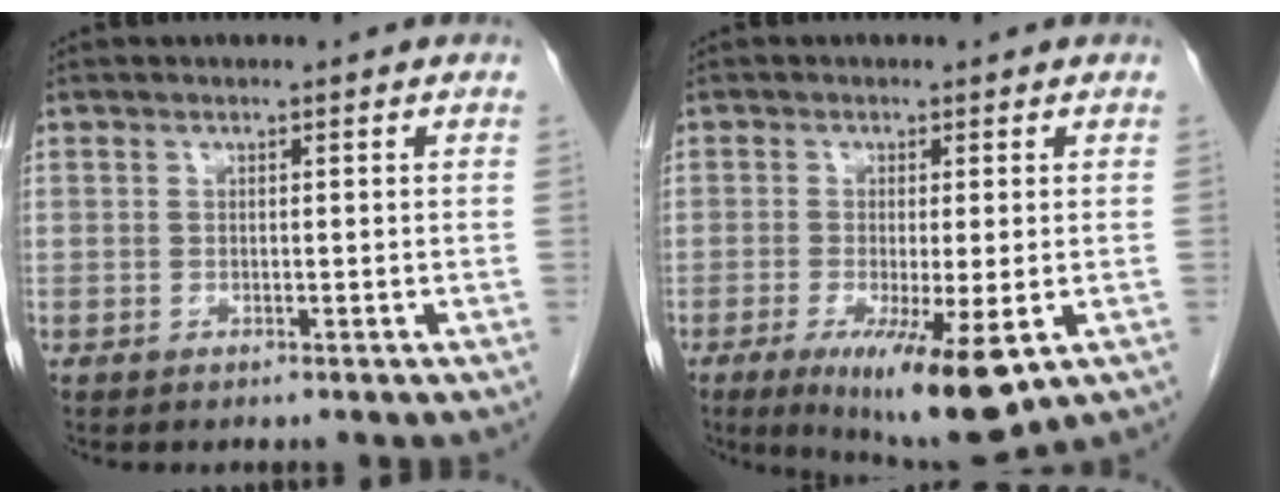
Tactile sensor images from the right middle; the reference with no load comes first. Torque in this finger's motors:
{"motor_torque": [1.73, -0.40, 0.75, 0.18]}